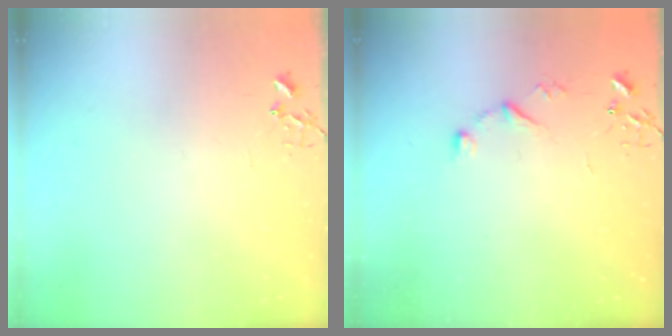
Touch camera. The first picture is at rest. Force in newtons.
{"total": 6.6, "press": 6.6, "slide": 0.5}